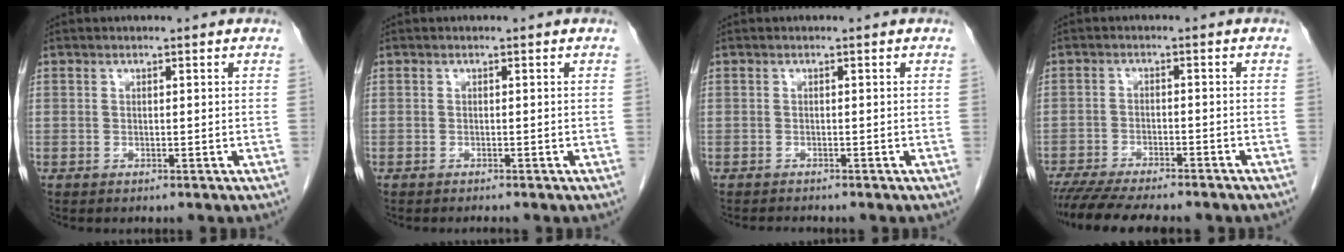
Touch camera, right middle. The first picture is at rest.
{"total": 0.8, "force": [-0.7, -0.1, 0.2], "torque": [-0.006, -0.001, -0.010]}
{"total": 1.1, "force": [-1.1, -0.1, 0.1], "torque": [-0.008, -0.005, -0.017]}
{"total": 12.9, "force": [-11.0, 2.1, 6.3], "torque": [-0.093, -0.015, -0.160]}